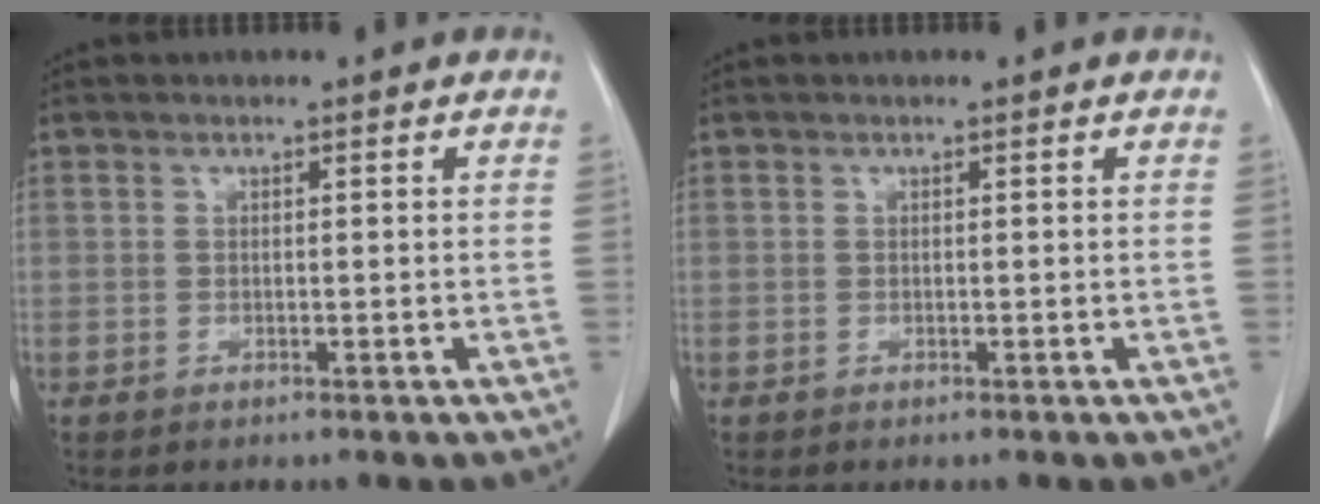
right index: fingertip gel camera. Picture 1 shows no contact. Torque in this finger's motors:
{"motor_torque": [0.00, 0.00, 0.02, 0.00]}